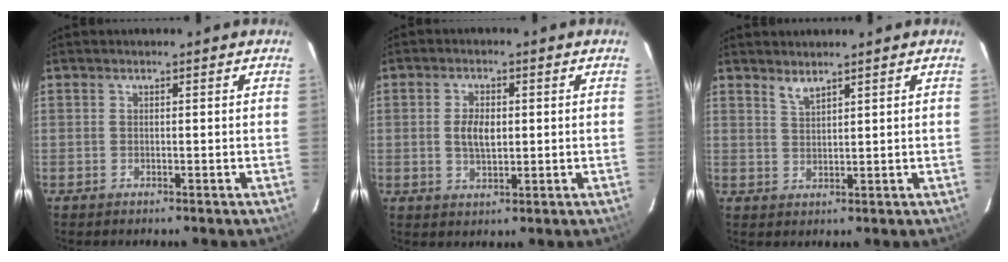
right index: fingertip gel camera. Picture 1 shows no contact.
{"total": 4.7, "force": [0.3, 2.6, 4.0], "torque": [-0.074, 0.002, 0.008]}
{"total": 2.3, "force": [2.0, 0.2, 1.1], "torque": [-0.020, 0.000, 0.037]}